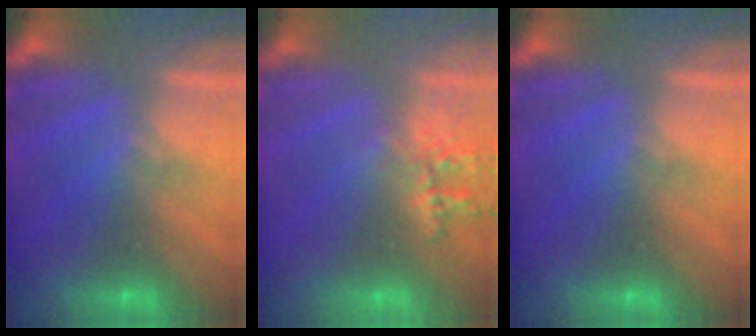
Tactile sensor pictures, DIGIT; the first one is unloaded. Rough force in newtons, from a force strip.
{"total": 2.3}
{"total": 0.0}